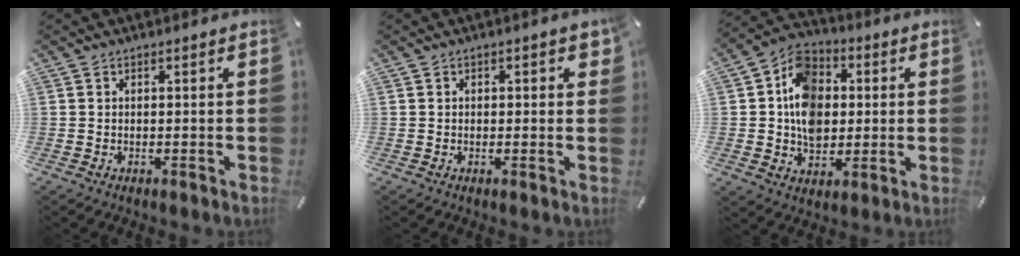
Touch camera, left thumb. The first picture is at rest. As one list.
[{"total": 1.0, "force": [0.0, 0.7, 0.7], "torque": [-0.006, 0.003, -0.003]}, {"total": 12.3, "force": [0.4, 10.2, 6.8], "torque": [-0.134, 0.014, 0.006]}]